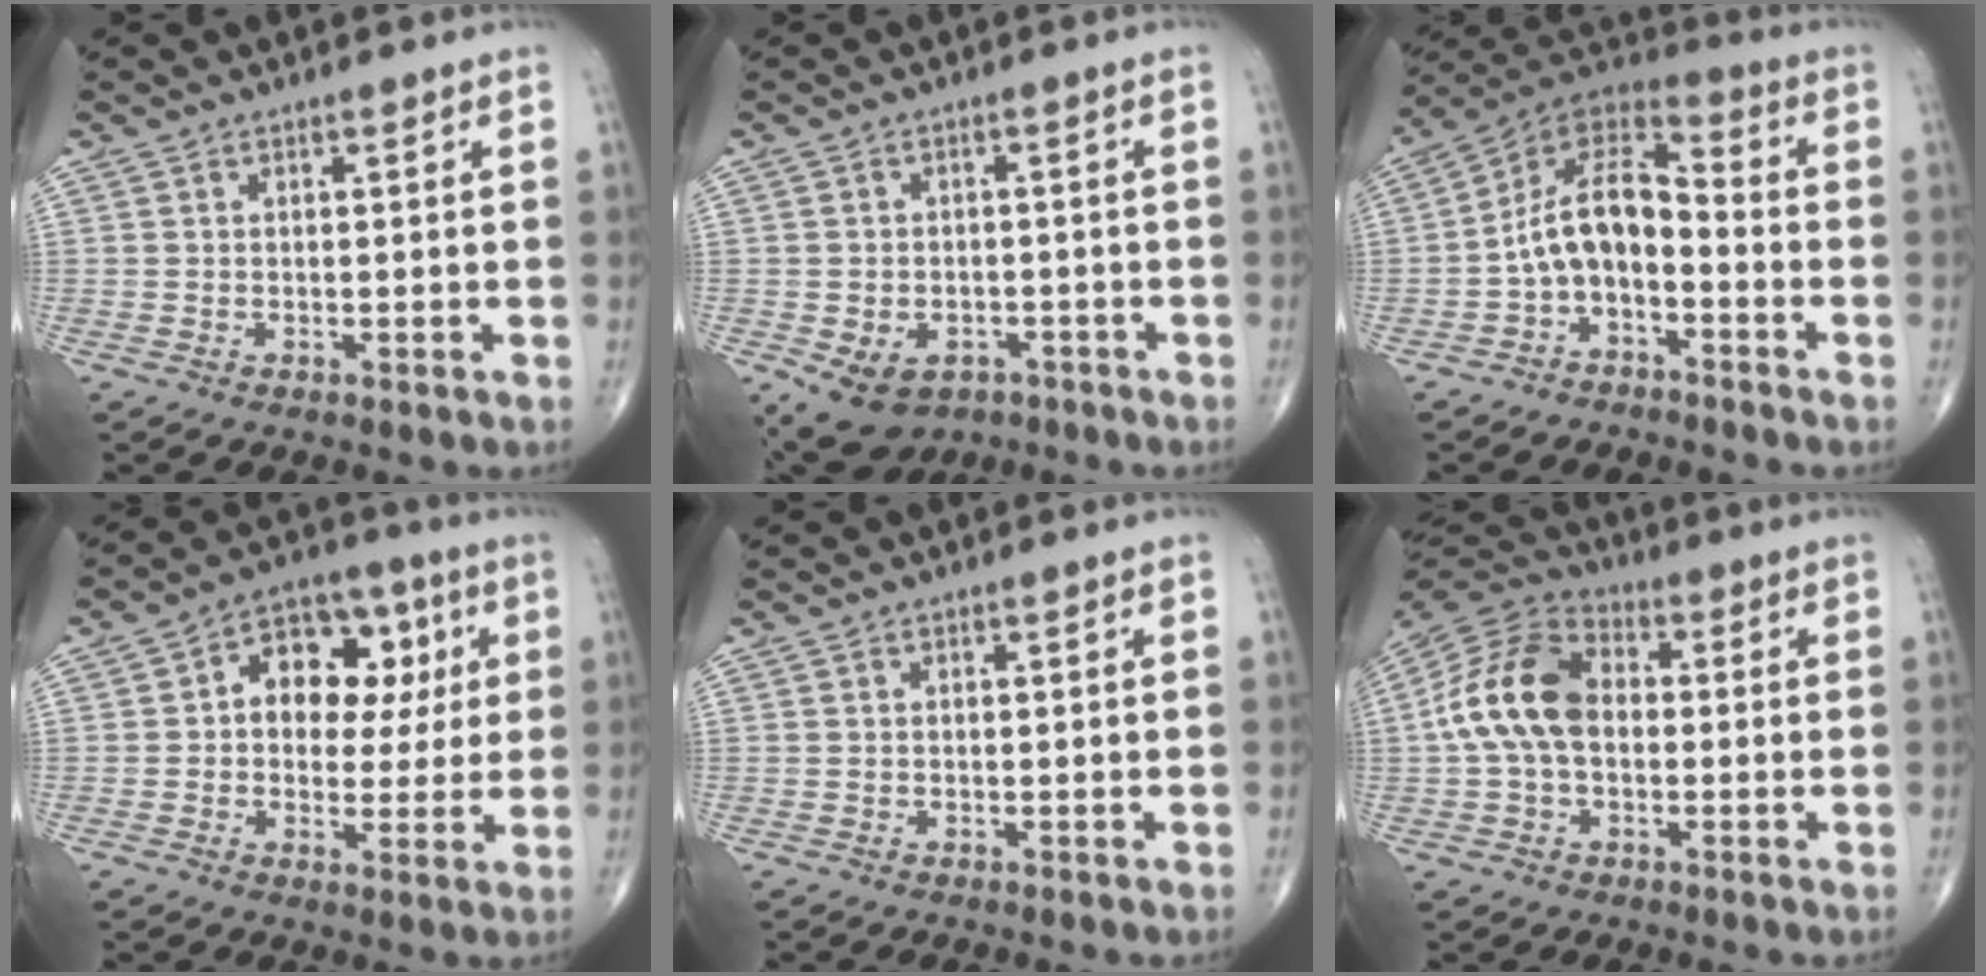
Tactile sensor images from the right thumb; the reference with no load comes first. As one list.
[{"total": 9.8, "force": [-4.8, 7.2, 4.6], "torque": [-0.074, 0.024, -0.060]}, {"total": 11.1, "force": [-3.4, 6.4, 8.5], "torque": [-0.141, 0.076, -0.073]}, {"total": 13.2, "force": [2.5, 9.3, 9.1], "torque": [-0.076, 0.017, 0.029]}, {"total": 0.0}, {"total": 13.9, "force": [0.0, 9.3, 10.4], "torque": [-0.199, 0.036, -0.011]}]